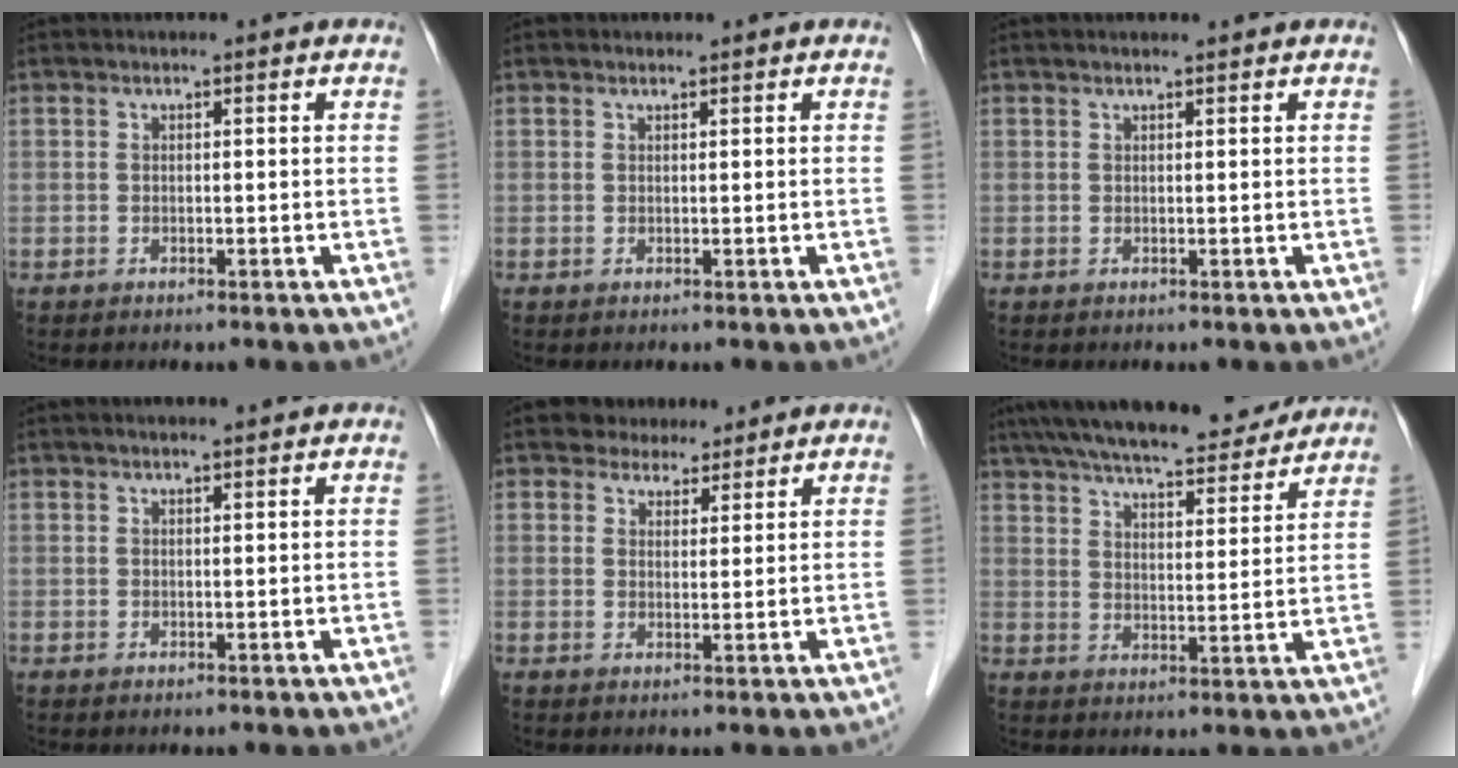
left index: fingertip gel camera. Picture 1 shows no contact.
{"total": 0.0}
{"total": 0.8, "force": [0.8, 0.0, 0.2], "torque": [-0.005, 0.004, 0.014]}
{"total": 1.4, "force": [1.3, 0.1, 0.4], "torque": [-0.005, 0.008, 0.021]}
{"total": 3.9, "force": [3.3, 2.0, 0.5], "torque": [0.000, 0.002, 0.049]}
{"total": 19.1, "force": [17.0, 3.7, 7.9], "torque": [-0.133, 0.019, 0.241]}